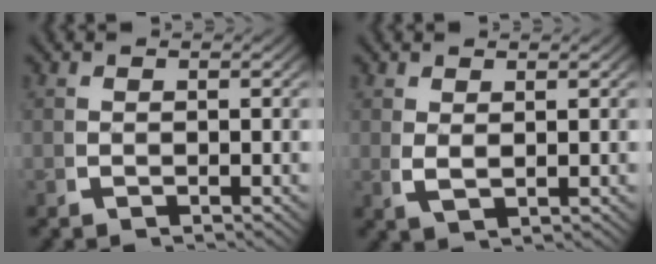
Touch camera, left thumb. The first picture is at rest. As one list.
[{"total": 1.5, "force": [0.8, 0.5, 1.1], "torque": [-0.032, -0.007, 0.028]}]